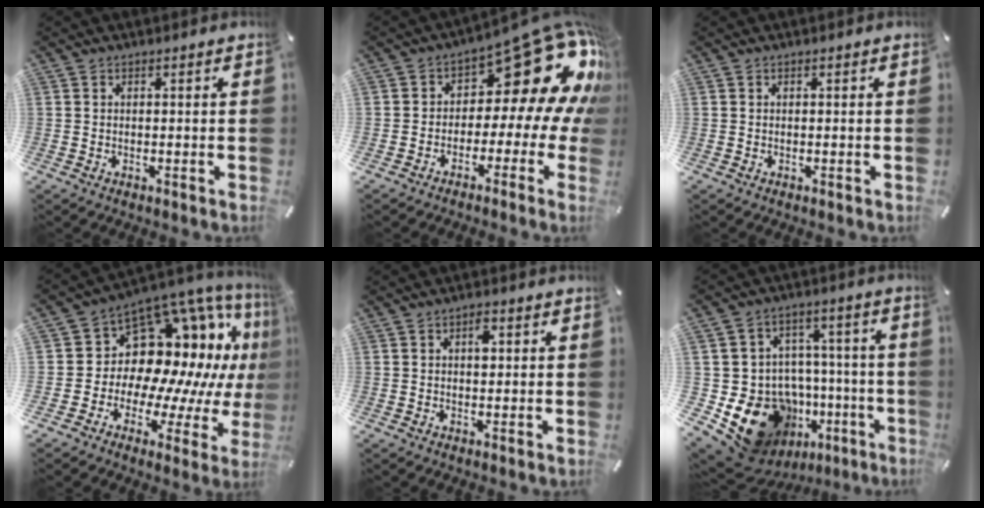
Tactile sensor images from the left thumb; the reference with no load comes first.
{"total": 20.9, "force": [8.8, 10.4, 15.8], "torque": [-0.209, -0.068, 0.148]}
{"total": 0.0}
{"total": 14.0, "force": [6.7, 10.0, 7.1], "torque": [-0.083, -0.115, 0.122]}
{"total": 2.7, "force": [0.7, 1.4, 2.1], "torque": [-0.021, -0.002, 0.005]}
{"total": 18.5, "force": [-7.8, 14.4, 8.6], "torque": [-0.138, 0.038, -0.099]}